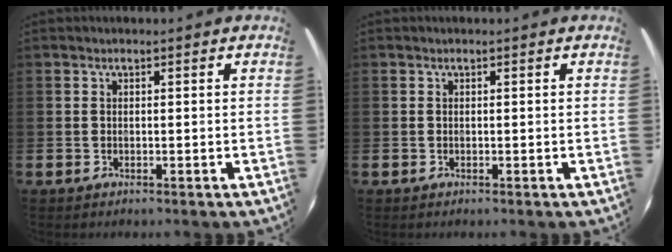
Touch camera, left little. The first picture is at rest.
{"total": 0.0}